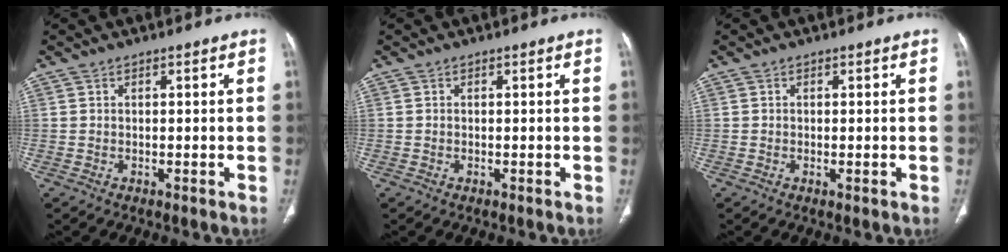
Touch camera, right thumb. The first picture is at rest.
{"total": 0.0}
{"total": 0.9, "force": [-0.3, 0.3, 0.8], "torque": [-0.016, -0.004, -0.003]}